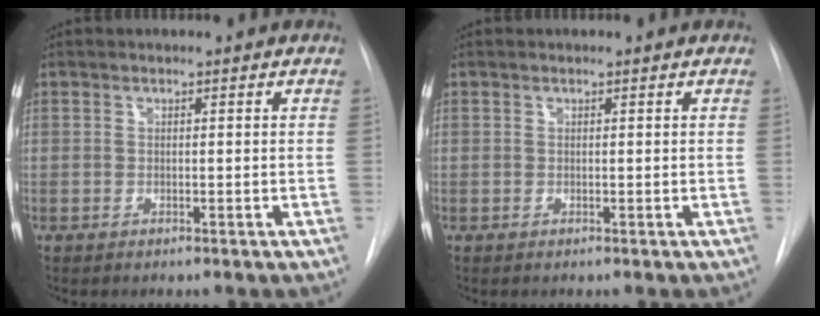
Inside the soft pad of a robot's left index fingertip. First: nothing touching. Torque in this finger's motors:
{"motor_torque": [-0.40, -0.54, 0.03, 0.02]}